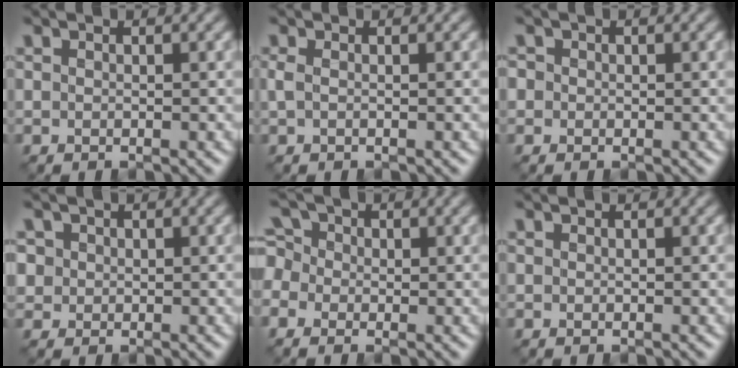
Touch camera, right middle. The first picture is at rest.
{"total": 0.9, "force": [0.0, 0.4, 0.8], "torque": [-0.022, 0.000, -0.004]}
{"total": 0.9, "force": [-0.1, 0.9, 0.1], "torque": [0.002, -0.002, -0.006]}
{"total": 1.4, "force": [0.3, 1.4, 0.2], "torque": [-0.004, -0.006, 0.014]}
{"total": 4.0, "force": [-0.1, 3.5, 1.8], "torque": [-0.048, 0.021, -0.024]}
{"total": 0.0}